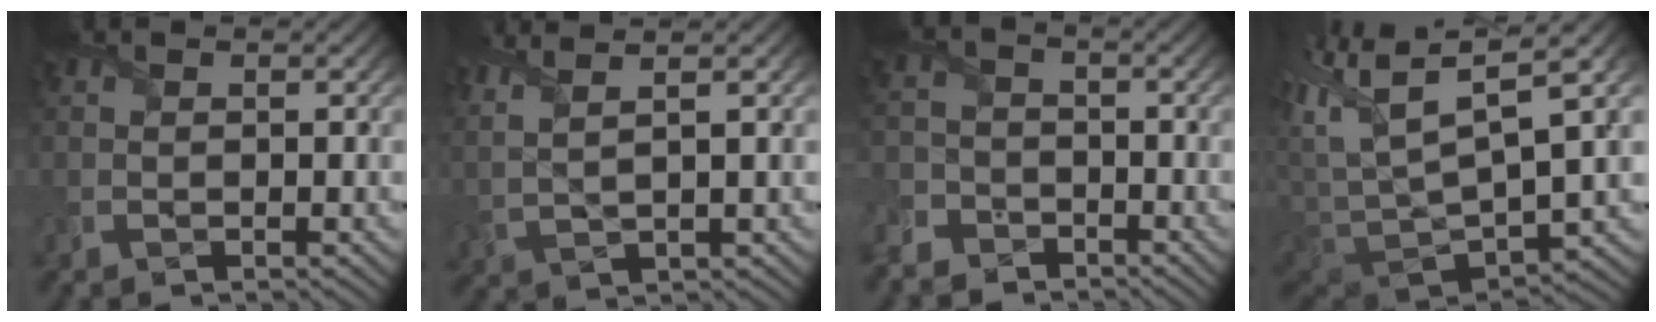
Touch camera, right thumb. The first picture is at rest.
{"total": 5.6, "force": [3.4, 1.0, 4.4], "torque": [-0.099, 0.019, 0.063]}
{"total": 5.8, "force": [-4.7, 3.4, 0.7], "torque": [-0.019, -0.007, -0.098]}
{"total": 15.2, "force": [3.6, 5.1, 13.9], "torque": [-0.286, 0.004, 0.088]}